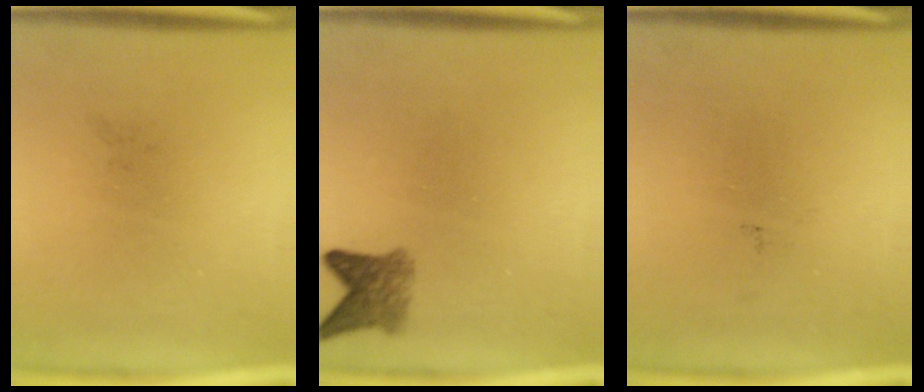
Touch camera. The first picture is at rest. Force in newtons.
{"total": 3.3}
{"total": 0.0}